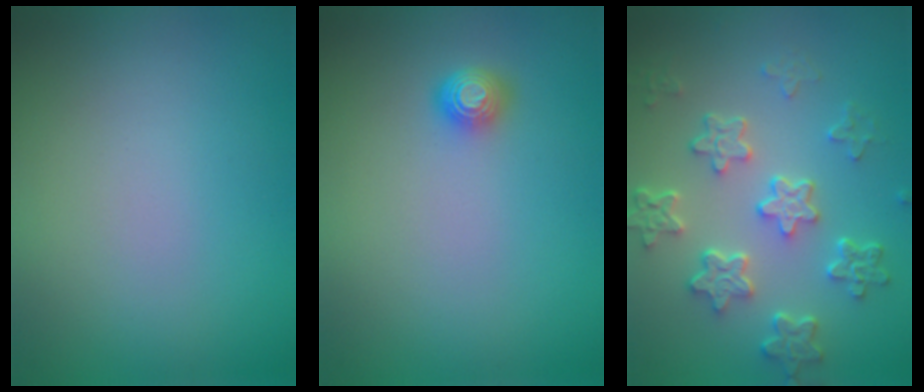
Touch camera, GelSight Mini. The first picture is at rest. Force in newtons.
{"total": 1.6, "press": 1.2, "slide": 1.0}
{"total": 5.4, "press": 4.0, "slide": 3.6}